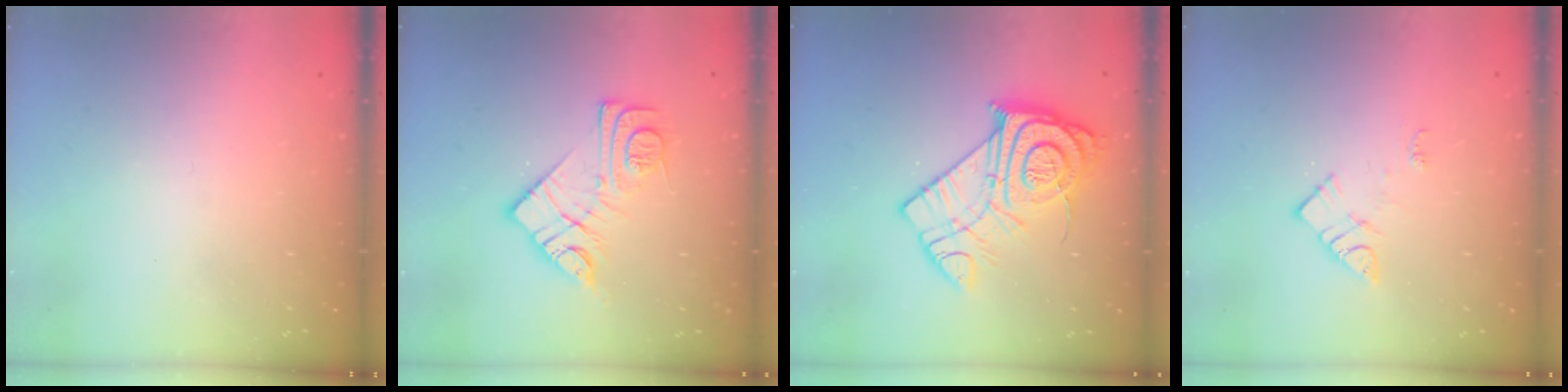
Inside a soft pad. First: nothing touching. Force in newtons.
{"total": 12.6, "press": 12.6, "slide": 0.8}
{"total": 16.1, "press": 16.1, "slide": 1.1}
{"total": 8.3, "press": 8.2, "slide": 0.5}